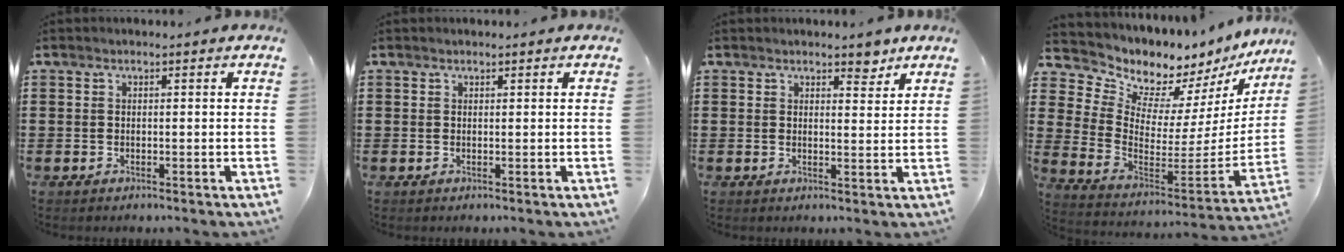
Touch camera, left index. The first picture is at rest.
{"total": 0.0}
{"total": 3.4, "force": [2.9, 1.2, 1.4], "torque": [-0.017, -0.005, 0.051]}
{"total": 6.2, "force": [5.8, 2.1, -0.6], "torque": [-0.037, -0.068, 0.099]}